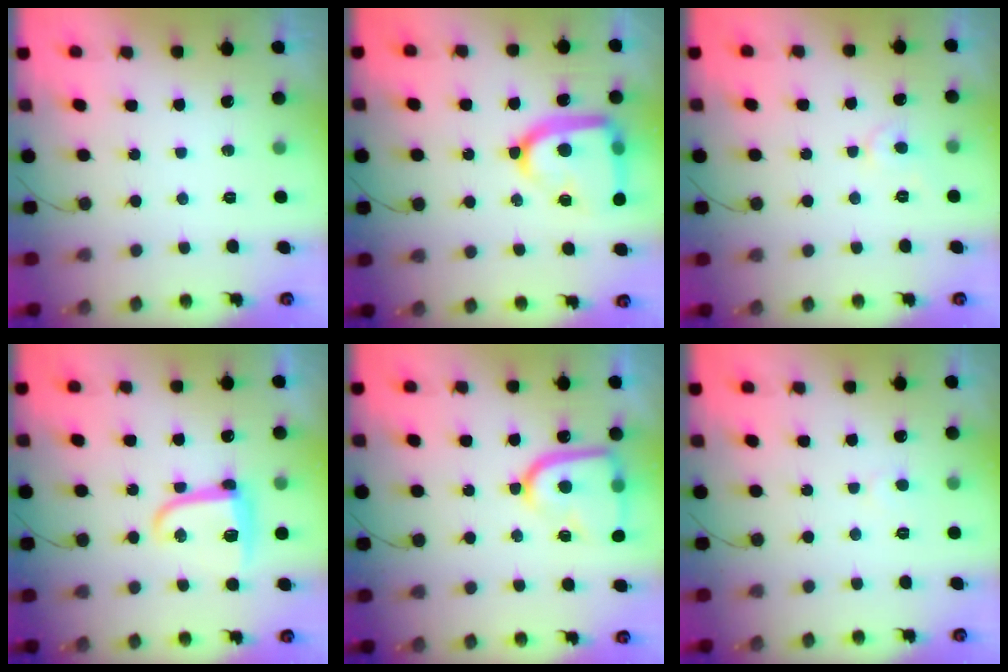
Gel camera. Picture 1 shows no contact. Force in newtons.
{"total": 19.0, "press": 18.9, "slide": 1.7}
{"total": 3.8, "press": 3.7, "slide": 0.3}
{"total": 11.5, "press": 11.5, "slide": 0.6}
{"total": 16.2, "press": 16.1, "slide": 1.5}
{"total": 3.3, "press": 3.2, "slide": 0.3}